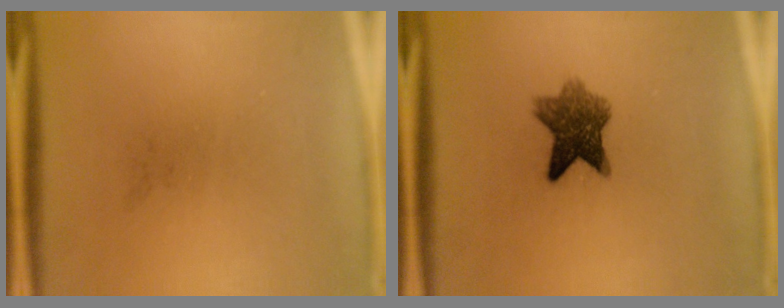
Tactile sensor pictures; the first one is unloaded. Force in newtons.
{"total": 6.8}